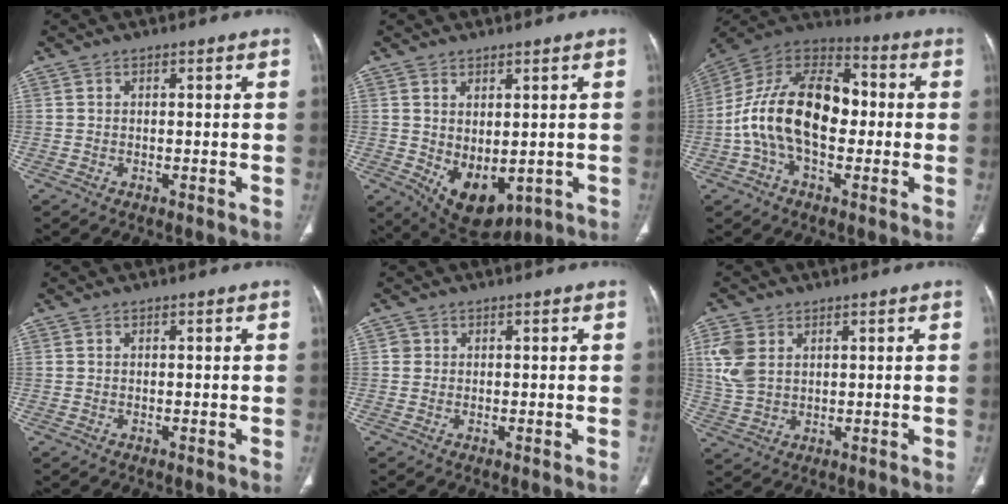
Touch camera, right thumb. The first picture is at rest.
{"total": 9.6, "force": [-1.3, 5.6, 7.6], "torque": [-0.102, -0.009, 0.009]}
{"total": 19.8, "force": [-1.4, 12.0, 15.7], "torque": [-0.272, 0.042, -0.031]}
{"total": 0.0}
{"total": 1.3, "force": [0.2, 1.2, 0.2], "torque": [0.005, 0.002, 0.002]}
{"total": 7.2, "force": [2.3, 5.0, 4.6], "torque": [-0.101, -0.002, 0.053]}